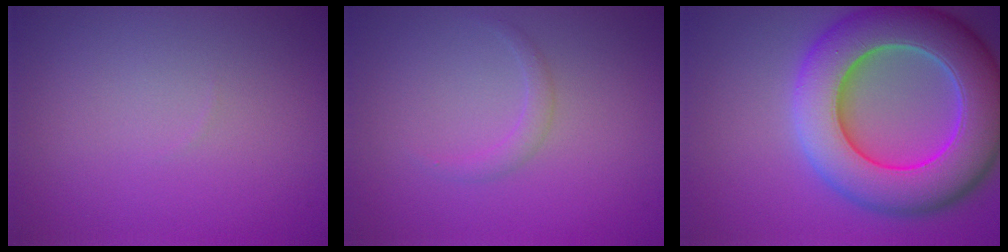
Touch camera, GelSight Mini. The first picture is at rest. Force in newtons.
{"total": 1.1, "press": 1.1, "slide": 0.1}
{"total": 11.6, "press": 11.6, "slide": 0.7}